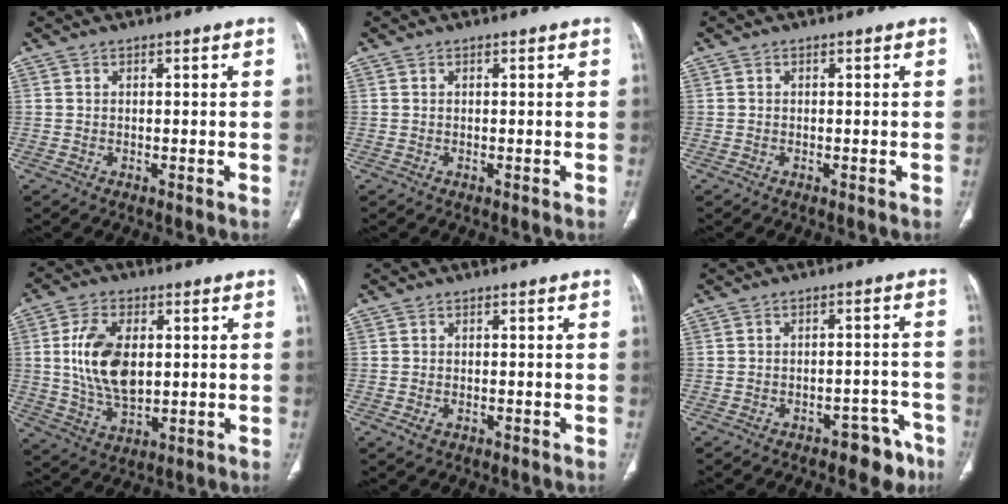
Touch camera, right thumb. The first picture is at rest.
{"total": 0.0}
{"total": 0.0}
{"total": 13.1, "force": [1.6, 7.6, 10.5], "torque": [-0.191, -0.007, 0.037]}
{"total": 1.8, "force": [-0.8, 1.2, 1.1], "torque": [-0.022, 0.004, -0.008]}
{"total": 7.1, "force": [-5.2, 3.8, 3.0], "torque": [-0.013, 0.050, -0.066]}